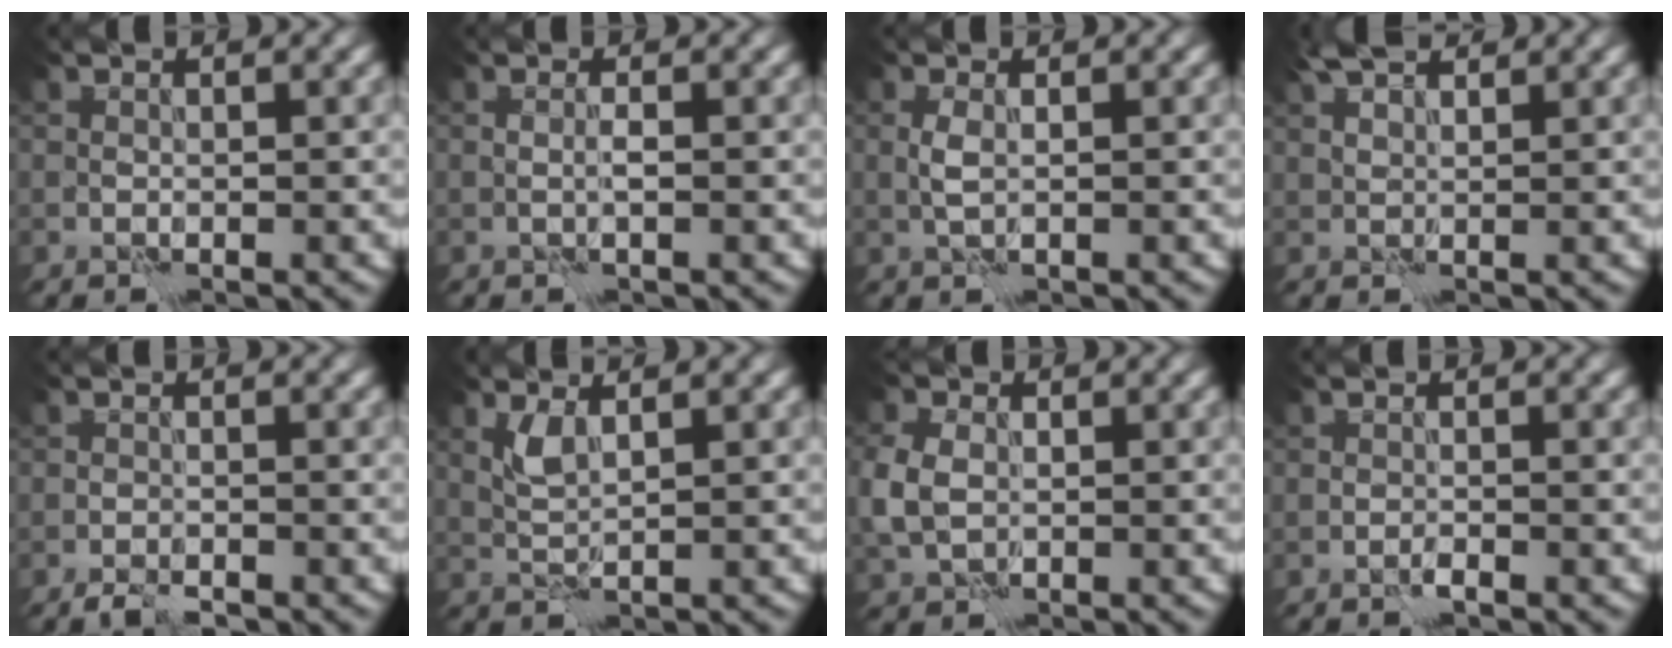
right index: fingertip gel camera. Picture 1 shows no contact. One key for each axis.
{"total": 0.6, "fx": 0.0, "fy": -0.3, "fz": 0.5, "tx": -0.010, "ty": 0.001, "tz": 0.000}
{"total": 0.8, "fx": 0.2, "fy": 0.1, "fz": 0.8, "tx": -0.020, "ty": 0.001, "tz": 0.003}
{"total": 3.1, "fx": 2.6, "fy": 0.8, "fz": 1.4, "tx": -0.035, "ty": 0.010, "tz": 0.046}
{"total": 1.8, "fx": -1.6, "fy": 0.5, "fz": 0.7, "tx": -0.010, "ty": -0.001, "tz": -0.029}
{"total": 1.5, "fx": 1.0, "fy": 0.1, "fz": 1.1, "tx": -0.030, "ty": 0.000, "tz": 0.024}
{"total": 3.7, "fx": -0.1, "fy": 2.9, "fz": 2.4, "tx": -0.070, "ty": -0.002, "tz": -0.006}
{"total": 0.6, "fx": -0.6, "fy": 0.0, "fz": 0.2, "tx": -0.004, "ty": 0.002, "tz": -0.012}